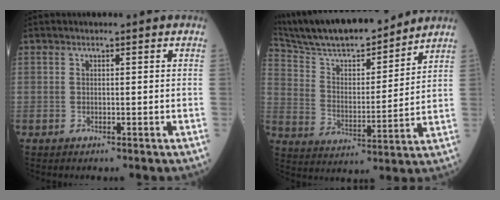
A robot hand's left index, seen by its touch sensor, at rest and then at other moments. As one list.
[{"total": 18.9, "force": [17.1, 2.6, 7.6], "torque": [-0.144, 0.007, 0.289]}]